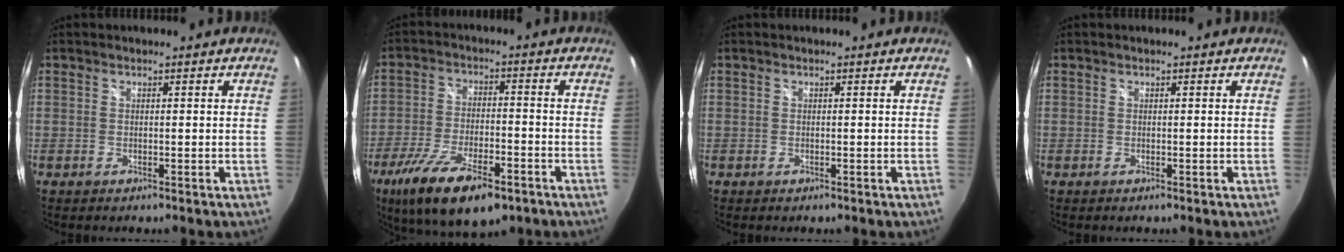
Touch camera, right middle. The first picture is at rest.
{"total": 16.5, "force": [-10.1, 5.9, 11.6], "torque": [-0.233, -0.041, -0.172]}
{"total": 0.0}
{"total": 0.0}